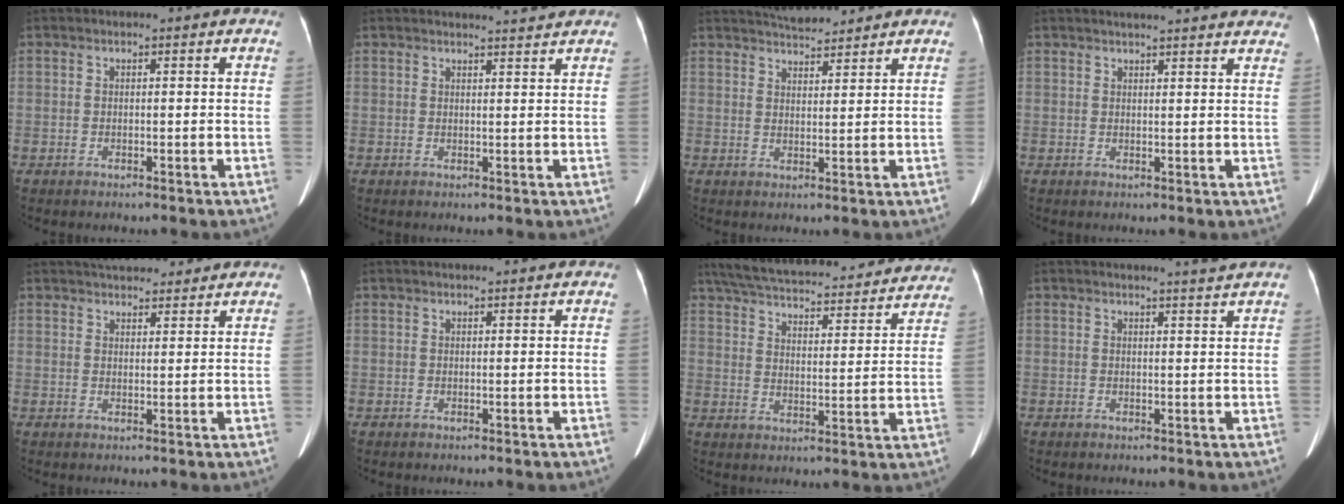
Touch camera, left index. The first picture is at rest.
{"total": 3.4, "force": [3.3, -0.3, 0.6], "torque": [-0.012, 0.002, 0.043]}
{"total": 8.2, "force": [7.8, 1.4, 2.4], "torque": [-0.045, 0.012, 0.121]}
{"total": 14.6, "force": [13.4, 2.1, 5.3], "torque": [-0.060, 0.018, 0.151]}
{"total": 8.9, "force": [7.8, 2.7, 3.3], "torque": [-0.044, 0.021, 0.108]}
{"total": 3.4, "force": [3.1, 0.3, 1.2], "torque": [-0.017, 0.021, 0.039]}
{"total": 29.3, "force": [26.2, 6.4, 11.4], "torque": [-0.201, -0.012, 0.333]}
{"total": 2.8, "force": [2.5, -1.1, 0.6], "torque": [-0.014, -0.012, 0.032]}